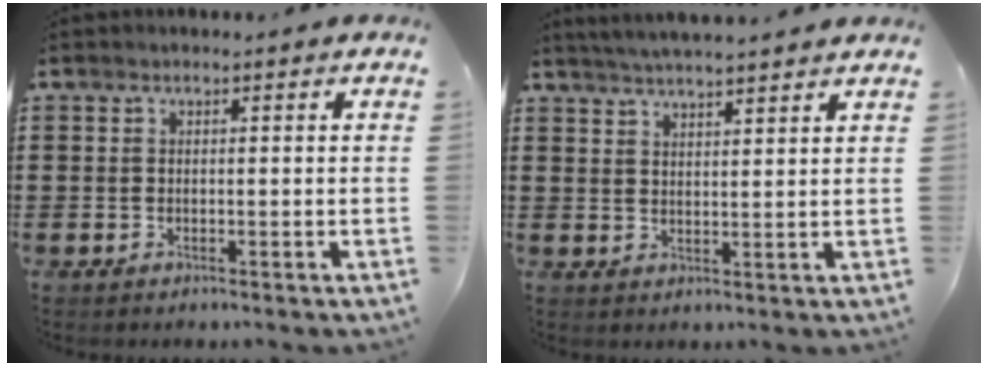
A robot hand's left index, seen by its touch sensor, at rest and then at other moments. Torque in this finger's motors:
{"motor_torque": [2.14, 0.00, 0.24, 0.12]}